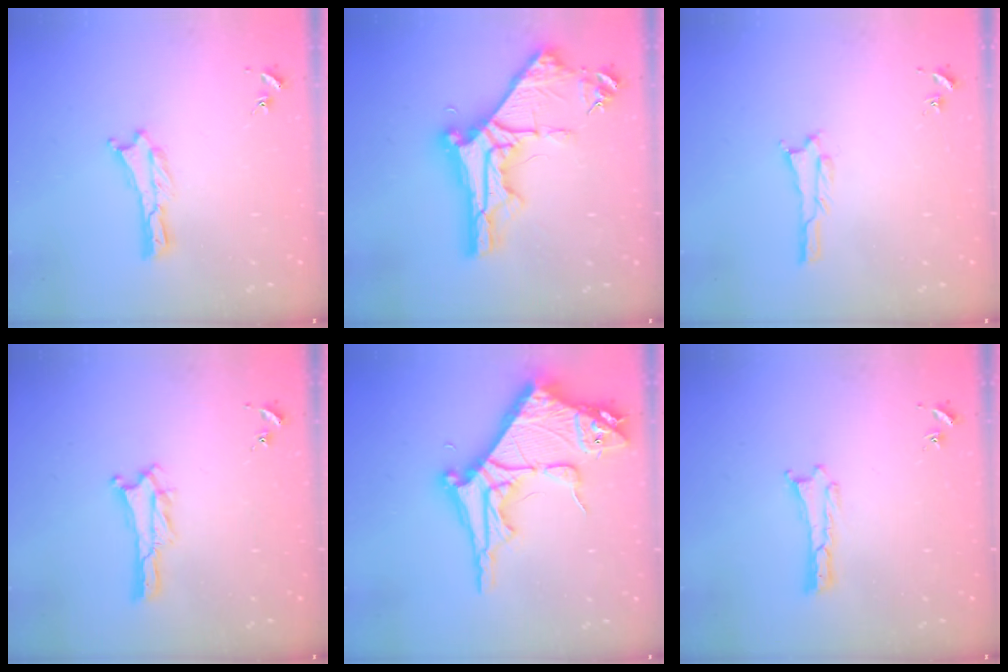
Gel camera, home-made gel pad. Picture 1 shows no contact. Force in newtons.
{"total": 10.3, "press": 10.2, "slide": 1.2}
{"total": 1.1, "press": 1.1, "slide": 0.1}
{"total": 1.3, "press": 1.3, "slide": 0.4}
{"total": 15.7, "press": 15.6, "slide": 1.6}
{"total": 0.0}